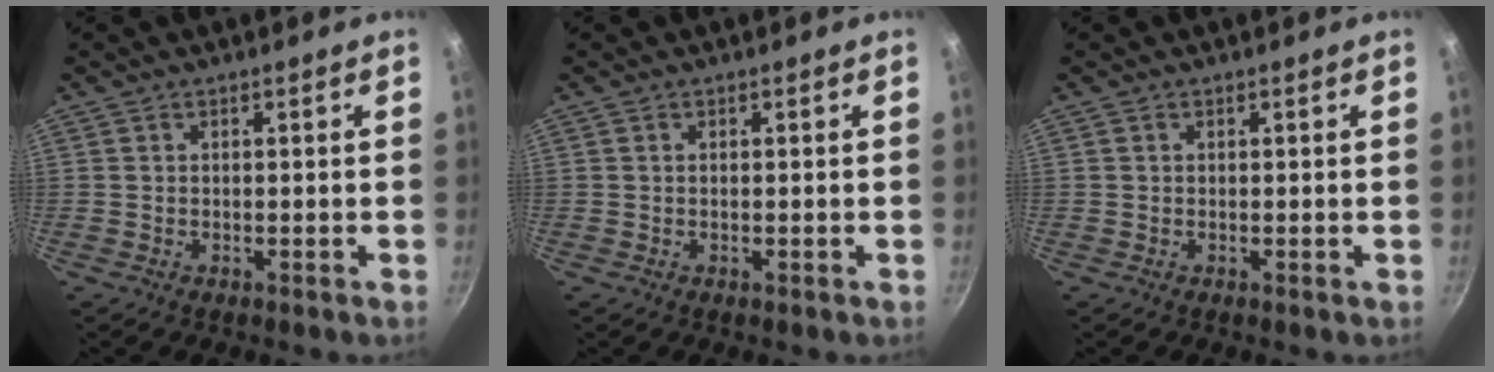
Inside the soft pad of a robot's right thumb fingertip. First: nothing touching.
{"total": 0.0}
{"total": 0.0}